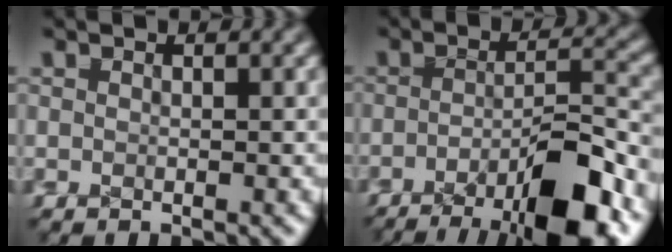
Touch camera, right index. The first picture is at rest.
{"total": 10.7, "force": [-7.5, 4.0, 6.5], "torque": [-0.071, -0.016, -0.110]}